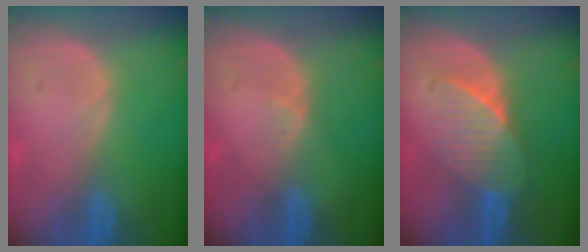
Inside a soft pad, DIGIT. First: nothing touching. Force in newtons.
{"total": 1.8, "press": 1.2, "slide": 1.3}
{"total": 6.7, "press": 6.3, "slide": 2.4}